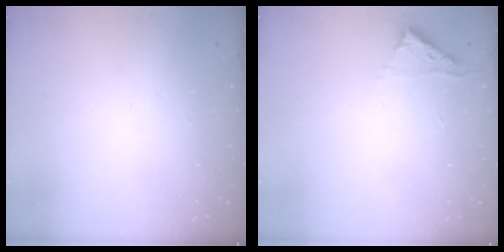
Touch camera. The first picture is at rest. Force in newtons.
{"total": 2.8, "press": 2.8, "slide": 0.3}